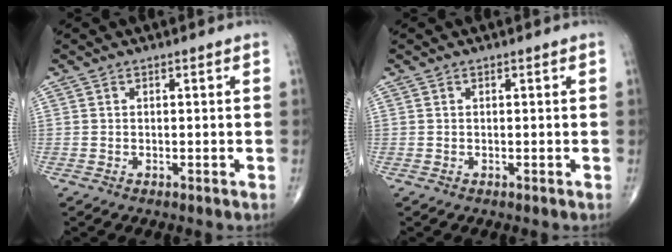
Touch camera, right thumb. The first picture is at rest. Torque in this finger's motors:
{"motor_torque": [0.14, 0.10, 0.06, 0.08, 0.00]}